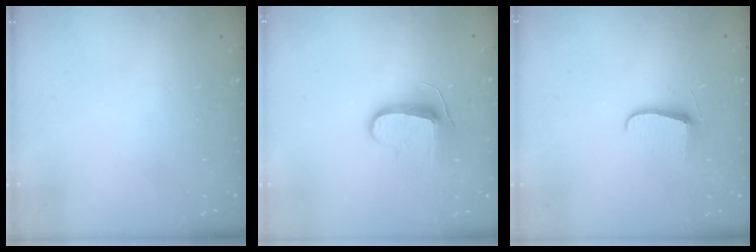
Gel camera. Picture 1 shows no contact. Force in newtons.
{"total": 9.7, "press": 9.7, "slide": 0.4}
{"total": 6.2, "press": 6.2, "slide": 0.7}